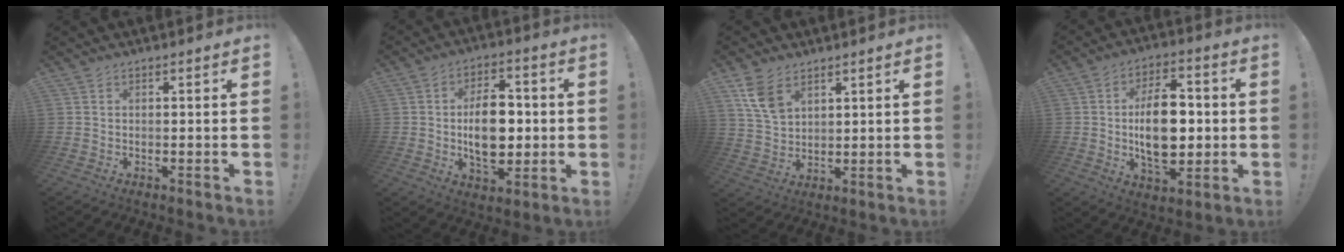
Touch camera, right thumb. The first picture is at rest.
{"total": 14.2, "force": [-0.2, 9.0, 11.0], "torque": [-0.177, 0.001, -0.007]}
{"total": 8.9, "force": [5.1, 5.4, 5.0], "torque": [-0.093, -0.019, 0.100]}
{"total": 16.6, "force": [-0.1, 9.9, 13.3], "torque": [-0.228, 0.004, -0.007]}